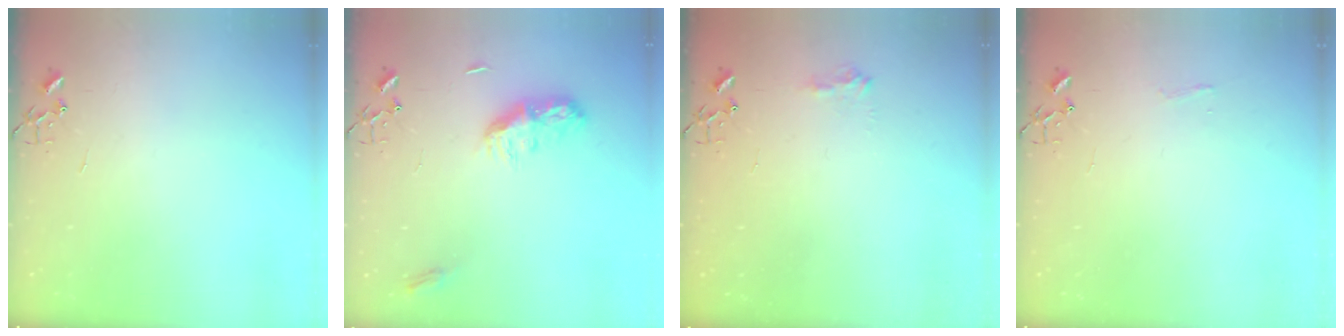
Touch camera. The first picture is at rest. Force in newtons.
{"total": 9.9, "press": 9.9, "slide": 0.1}
{"total": 8.4, "press": 8.4, "slide": 0.8}
{"total": 3.7, "press": 3.6, "slide": 0.5}